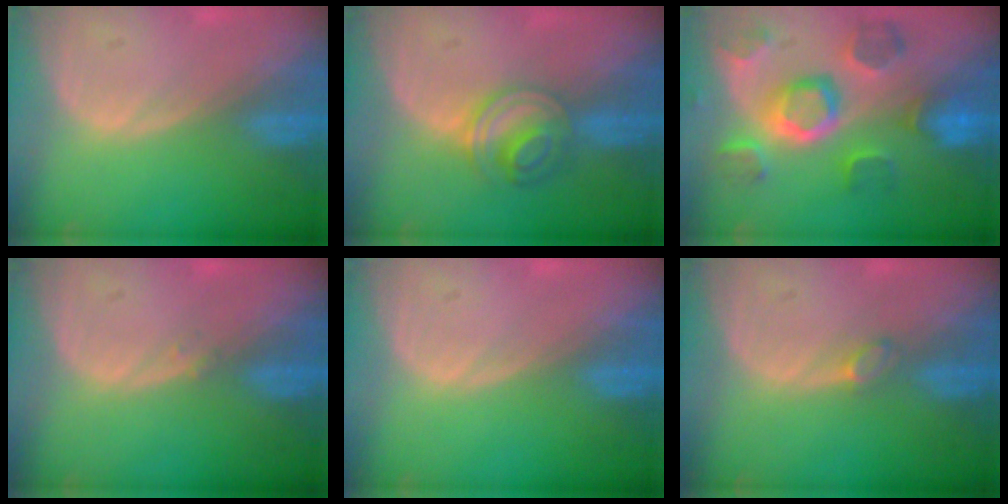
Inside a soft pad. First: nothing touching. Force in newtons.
{"total": 6.2, "press": 5.4, "slide": 3.0}
{"total": 10.9, "press": 9.7, "slide": 4.9}
{"total": 0.6, "press": 0.5, "slide": 0.3}
{"total": 0.0}
{"total": 1.4, "press": 1.4, "slide": 0.2}